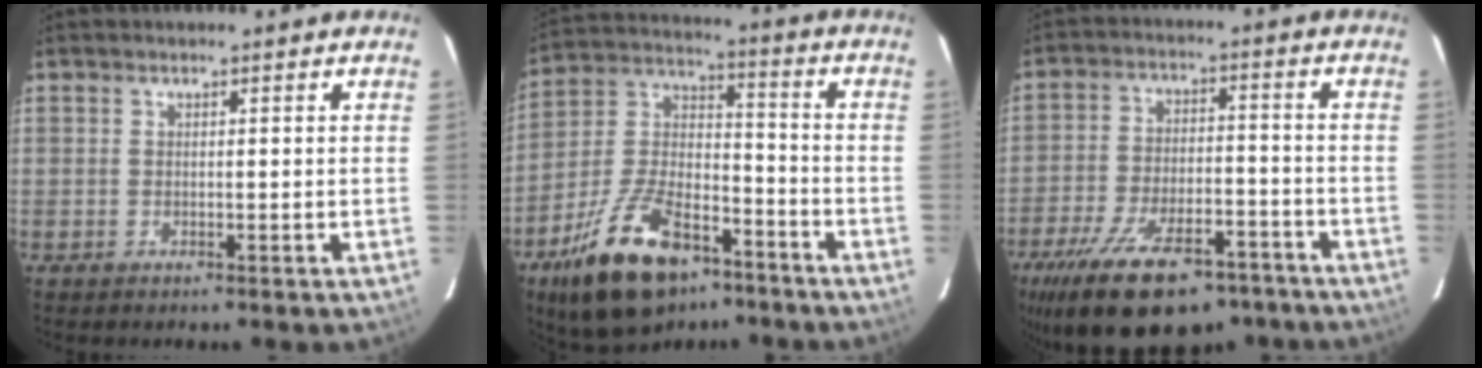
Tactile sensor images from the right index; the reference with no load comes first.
{"total": 20.5, "force": [-12.4, 10.0, 12.9], "torque": [-0.255, 0.008, -0.208]}
{"total": 22.6, "force": [-16.0, 9.6, 12.8], "torque": [-0.249, -0.024, -0.240]}